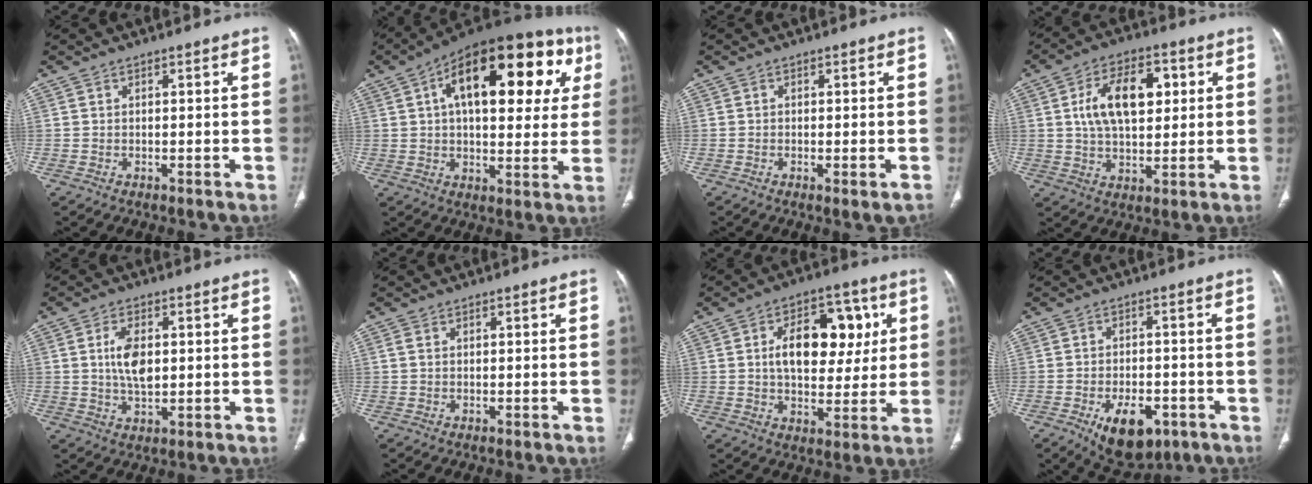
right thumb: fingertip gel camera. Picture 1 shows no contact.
{"total": 26.9, "force": [8.3, 12.7, 22.2], "torque": [-0.287, 0.031, 0.114]}
{"total": 1.6, "force": [-0.7, 0.3, 1.4], "torque": [-0.020, -0.005, -0.008]}
{"total": 13.4, "force": [3.1, 7.5, 10.6], "torque": [-0.161, 0.004, 0.053]}
{"total": 6.9, "force": [0.9, 3.7, 5.8], "torque": [-0.105, -0.005, 0.018]}
{"total": 0.9, "force": [0.2, 0.6, 0.6], "torque": [-0.019, 0.005, 0.008]}
{"total": 15.6, "force": [3.3, 9.4, 12.0], "torque": [-0.136, 0.008, 0.052]}
{"total": 10.7, "force": [-5.2, 5.9, 7.2], "torque": [-0.088, 0.014, -0.067]}